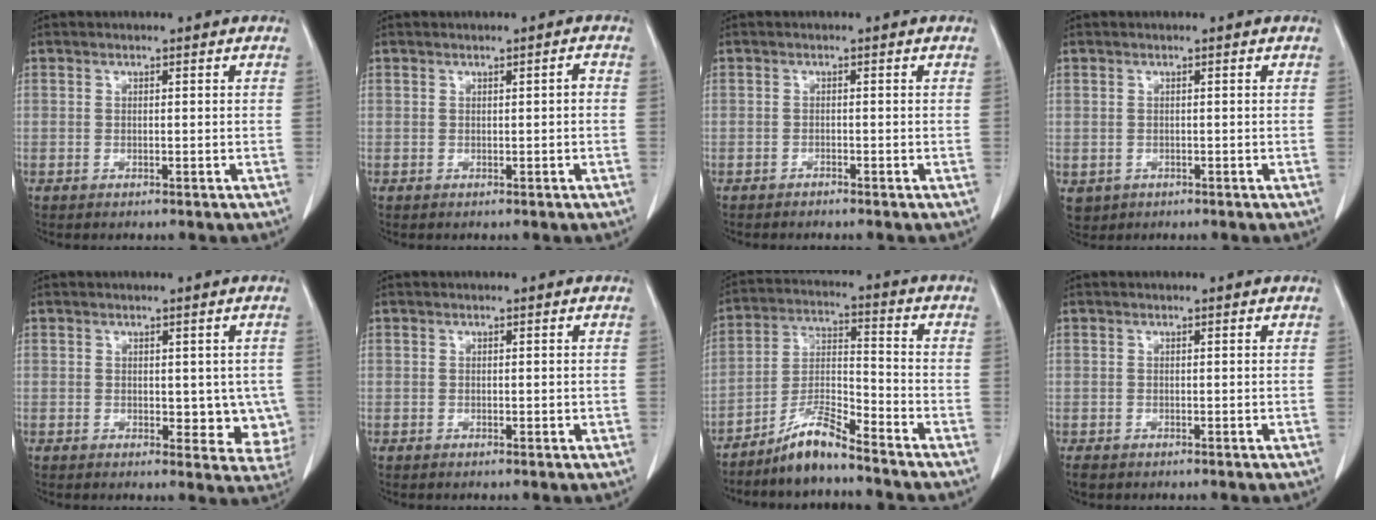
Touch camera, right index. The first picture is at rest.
{"total": 0.7, "force": [-0.1, 0.1, 0.7], "torque": [-0.011, 0.002, 0.000]}
{"total": 1.0, "force": [-1.0, 0.1, 0.2], "torque": [-0.002, 0.002, -0.012]}
{"total": 2.6, "force": [-0.9, 2.4, 0.4], "torque": [-0.003, 0.003, -0.003]}
{"total": 6.6, "force": [0.0, 3.9, 5.2], "torque": [-0.045, -0.008, 0.006]}
{"total": 0.0}
{"total": 8.0, "force": [-6.7, 0.4, 4.3], "torque": [-0.088, -0.004, -0.128]}
{"total": 1.2, "force": [-0.8, 0.8, 0.3], "torque": [-0.007, 0.002, -0.008]}